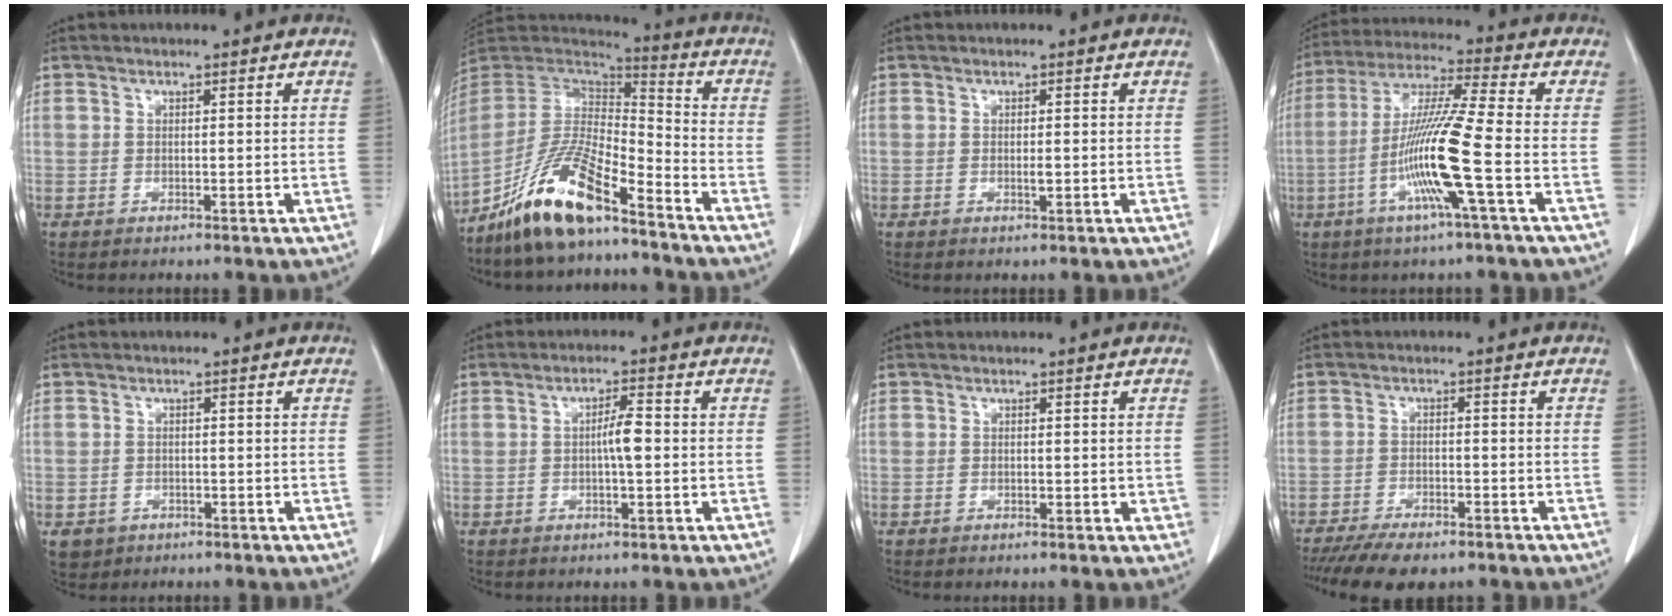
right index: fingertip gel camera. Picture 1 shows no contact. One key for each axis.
{"total": 14.6, "fx": -10.1, "fy": 2.8, "fz": 10.1, "tx": -0.201, "ty": -0.002, "tz": -0.188}
{"total": 0.8, "fx": -0.1, "fy": 0.2, "fz": 0.8, "tx": -0.015, "ty": -0.002, "tz": -0.001}
{"total": 13.1, "fx": -3.9, "fy": -1.2, "fz": 12.4, "tx": -0.247, "ty": -0.008, "tz": -0.083}
{"total": 2.9, "fx": -1.1, "fy": 2.6, "fz": 0.4, "tx": -0.006, "ty": 0.004, "tz": -0.010}
{"total": 3.4, "fx": -0.2, "fy": 0.4, "fz": 3.3, "tx": -0.059, "ty": 0.003, "tz": -0.005}
{"total": 1.0, "fx": 0.0, "fy": 0.7, "fz": 0.7, "tx": -0.005, "ty": 0.000, "tz": 0.002}
{"total": 8.9, "fx": -7.2, "fy": 2.7, "fz": 4.6, "tx": -0.064, "ty": -0.009, "tz": -0.108}